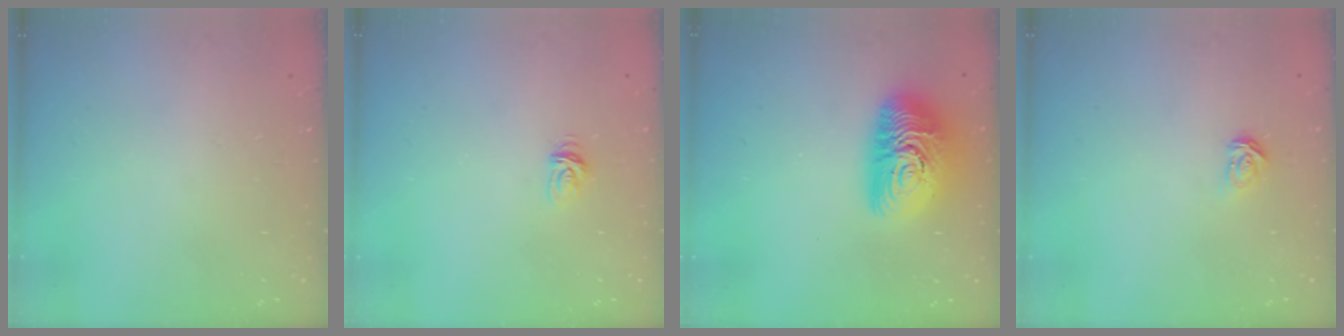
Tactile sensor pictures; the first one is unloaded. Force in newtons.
{"total": 3.3, "press": 3.3, "slide": 0.3}
{"total": 14.6, "press": 14.6, "slide": 0.9}
{"total": 3.5, "press": 3.5, "slide": 0.5}